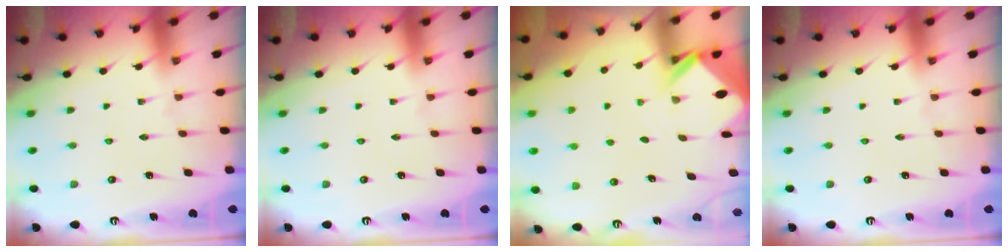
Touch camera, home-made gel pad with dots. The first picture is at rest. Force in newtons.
{"total": 0.0}
{"total": 2.9, "press": 2.9, "slide": 0.2}
{"total": 0.0}